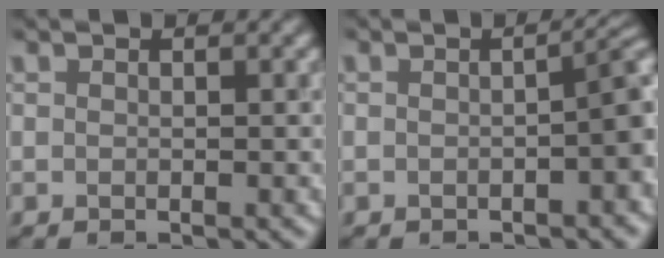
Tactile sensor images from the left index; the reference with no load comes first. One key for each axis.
{"total": 3.5, "fx": -1.1, "fy": 1.0, "fz": 3.2, "tx": -0.037, "ty": 0.009, "tz": -0.013}